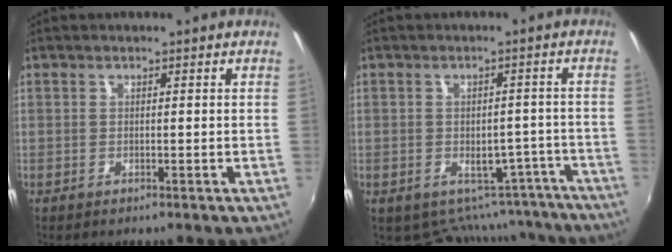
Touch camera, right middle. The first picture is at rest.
{"total": 12.4, "force": [-9.7, 7.3, 2.4], "torque": [-0.038, 0.030, -0.095]}